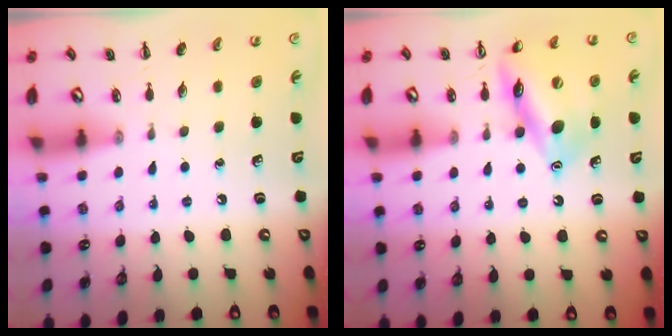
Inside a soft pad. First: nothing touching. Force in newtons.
{"total": 14.2, "press": 14.1, "slide": 1.1}